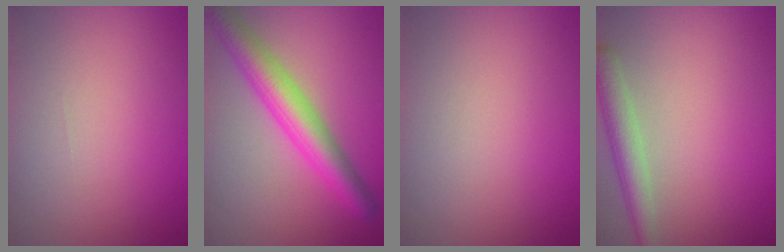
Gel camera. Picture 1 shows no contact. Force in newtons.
{"total": 5.6, "press": 5.6, "slide": 0.1}
{"total": 0.0}
{"total": 3.1, "press": 3.1, "slide": 0.2}